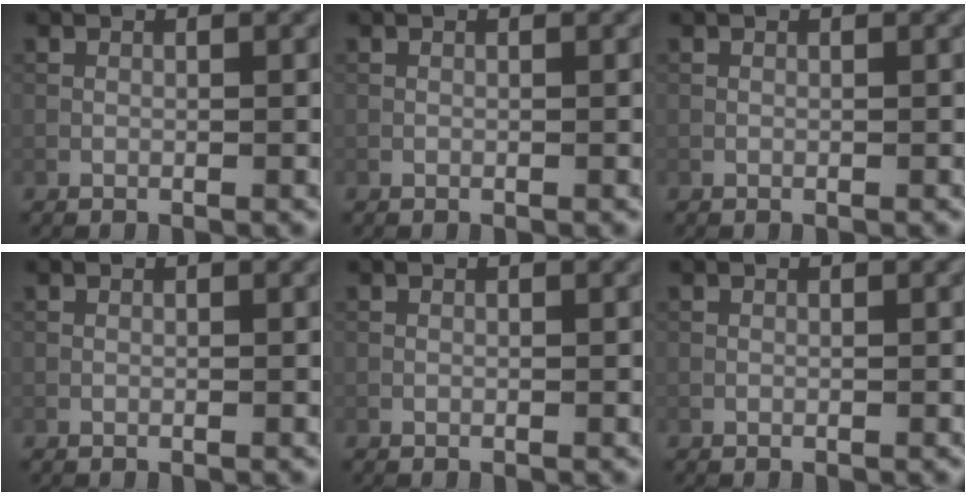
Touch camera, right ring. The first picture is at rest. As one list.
[{"total": 0.0}, {"total": 0.0}, {"total": 0.0}, {"total": 0.0}, {"total": 0.0}]